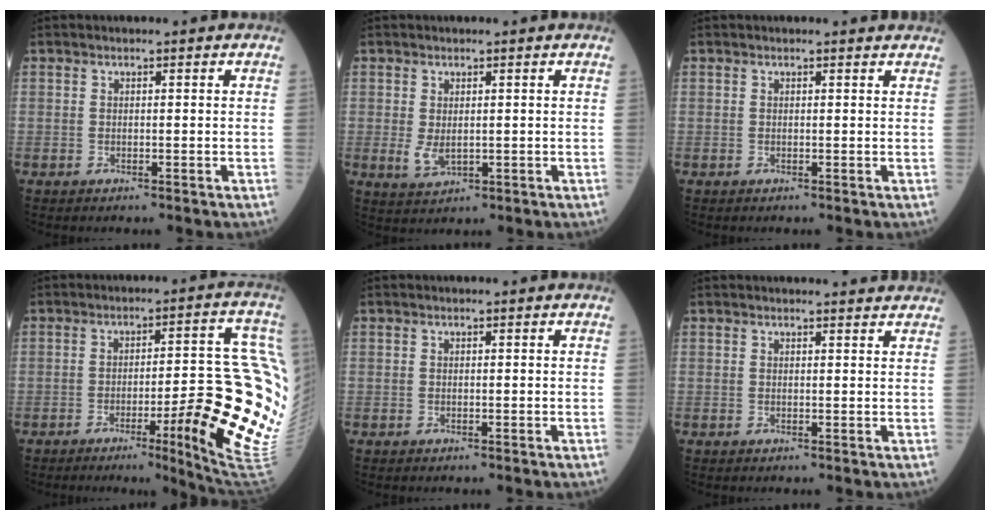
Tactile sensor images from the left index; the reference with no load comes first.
{"total": 2.8, "force": [0.0, 1.7, 2.2], "torque": [-0.046, -0.008, 0.011]}
{"total": 1.3, "force": [1.3, 0.0, -0.1], "torque": [-0.009, -0.002, 0.006]}
{"total": 20.9, "force": [-3.7, 2.2, 20.5], "torque": [-0.159, 0.011, -0.032]}
{"total": 0.0}
{"total": 4.9, "force": [4.7, 0.3, 1.0], "torque": [-0.010, 0.014, 0.043]}